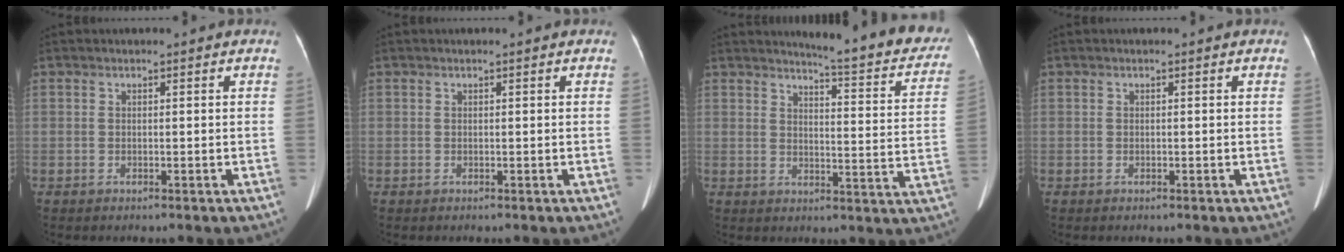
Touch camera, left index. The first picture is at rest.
{"total": 0.0}
{"total": 17.2, "force": [15.5, 1.6, 7.2], "torque": [-0.078, -0.071, 0.167]}
{"total": 0.0}